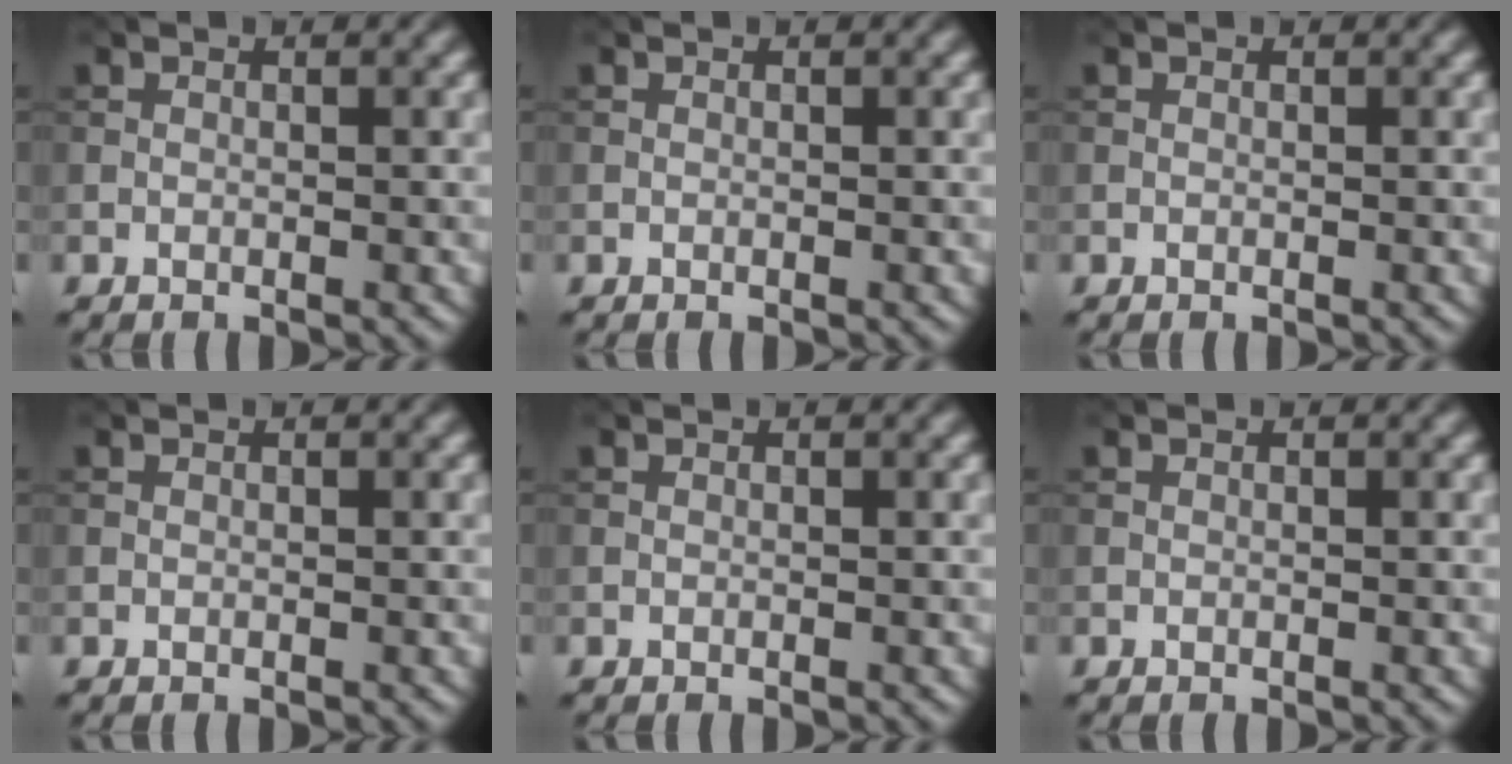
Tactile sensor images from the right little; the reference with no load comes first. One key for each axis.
{"total": 0.0}
{"total": 0.0}
{"total": 0.0}
{"total": 0.0}
{"total": 0.0}